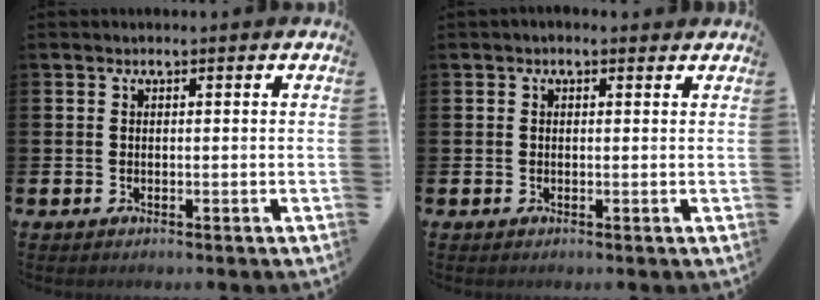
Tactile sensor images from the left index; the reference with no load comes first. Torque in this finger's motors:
{"motor_torque": [0.88, -0.90, 0.07, 0.08]}